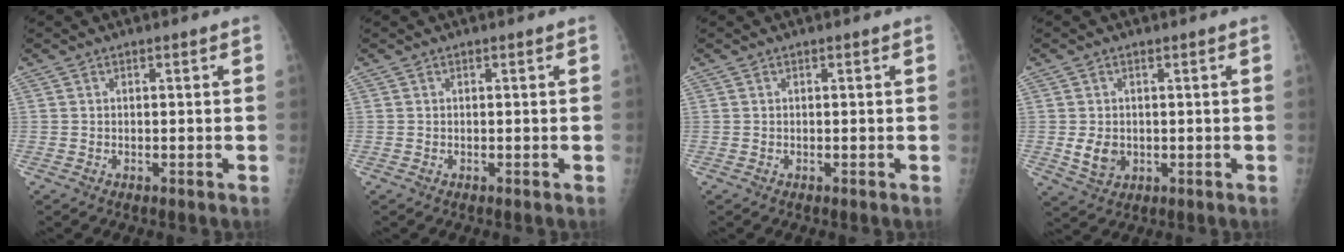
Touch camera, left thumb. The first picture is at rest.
{"total": 0.0}
{"total": 0.0}
{"total": 4.3, "force": [-0.2, 3.5, 2.6], "torque": [-0.032, -0.005, 0.009]}